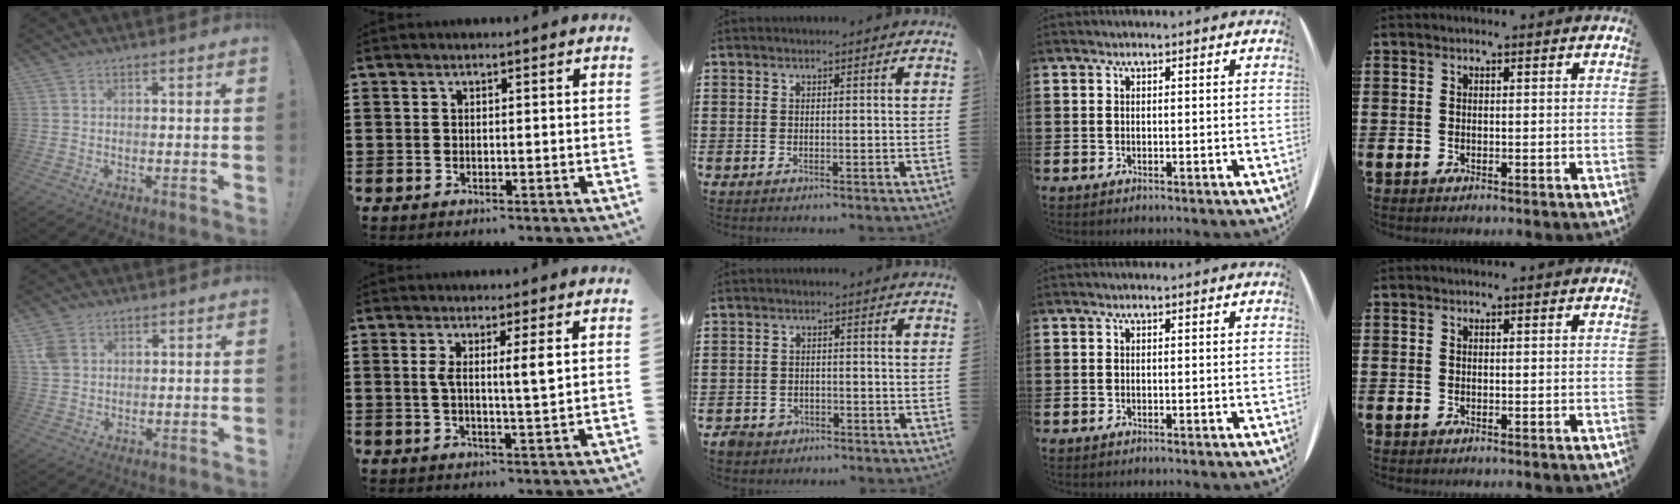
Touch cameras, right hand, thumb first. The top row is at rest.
{"thumb": {"total": 4.9, "force": [2.4, 3.7, 2.3], "torque": [-0.049, -0.001, 0.047]}, "index": {"total": 4.3, "force": [1.1, 0.2, 4.2], "torque": [-0.083, -0.003, 0.015]}, "middle": {"total": 1.9, "force": [-1.6, 1.1, 0.0], "torque": [-0.007, 0.002, -0.036]}}